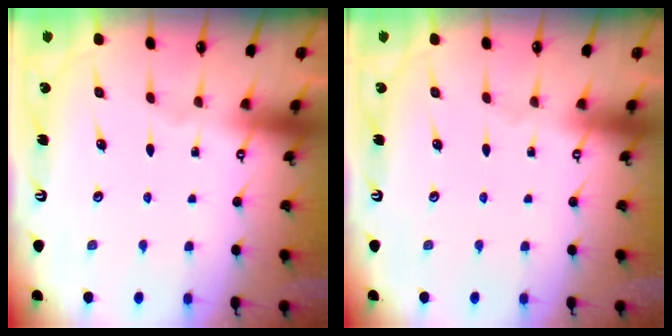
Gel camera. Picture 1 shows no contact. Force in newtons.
{"total": 0.0}